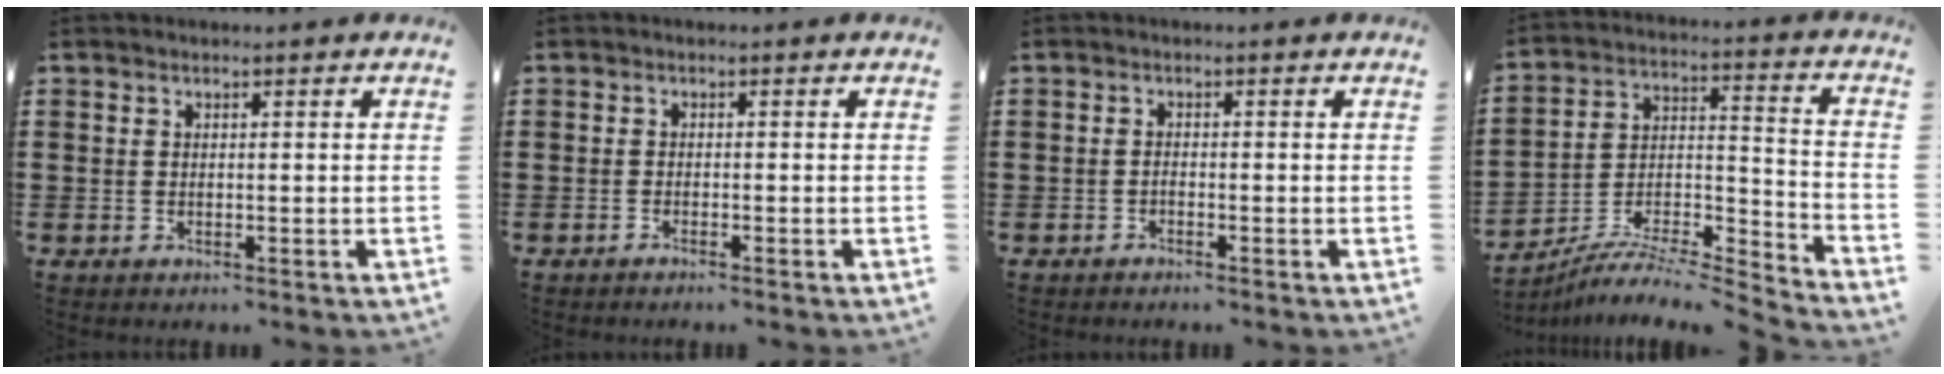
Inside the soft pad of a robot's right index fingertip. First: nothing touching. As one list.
[{"total": 1.0, "force": [-0.9, -0.3, 0.1], "torque": [-0.005, -0.004, -0.018]}, {"total": 1.0, "force": [-1.0, -0.2, 0.2], "torque": [-0.006, -0.005, -0.019]}, {"total": 7.3, "force": [-6.8, 0.7, 2.5], "torque": [-0.042, 0.000, -0.138]}]